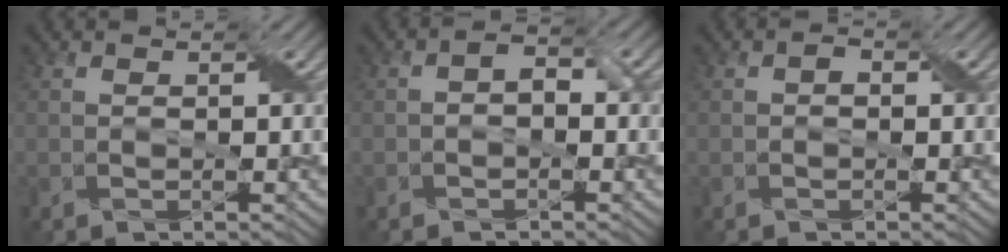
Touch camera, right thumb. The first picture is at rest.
{"total": 2.2, "force": [-0.4, 1.3, 1.7], "torque": [-0.031, 0.005, -0.011]}
{"total": 0.9, "force": [-0.1, 0.6, 0.6], "torque": [-0.010, 0.002, -0.004]}